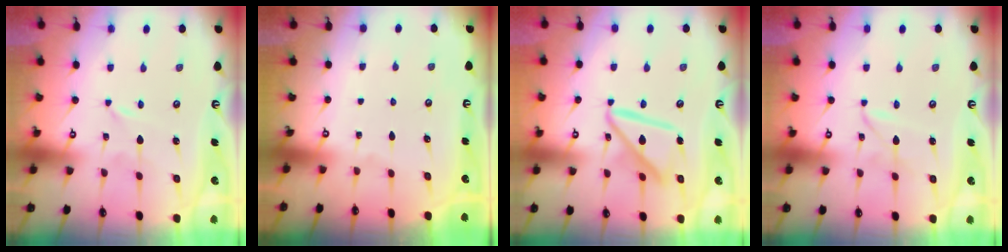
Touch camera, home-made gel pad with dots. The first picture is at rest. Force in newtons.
{"total": 0.0}
{"total": 14.4, "press": 14.3, "slide": 1.5}
{"total": 2.1, "press": 2.1, "slide": 0.1}